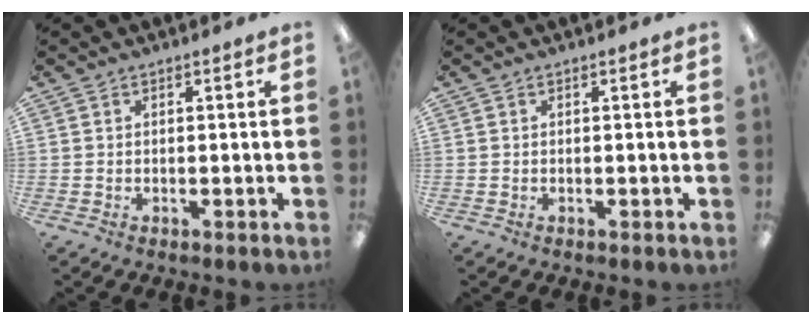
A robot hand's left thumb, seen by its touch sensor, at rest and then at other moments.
{"total": 0.0}